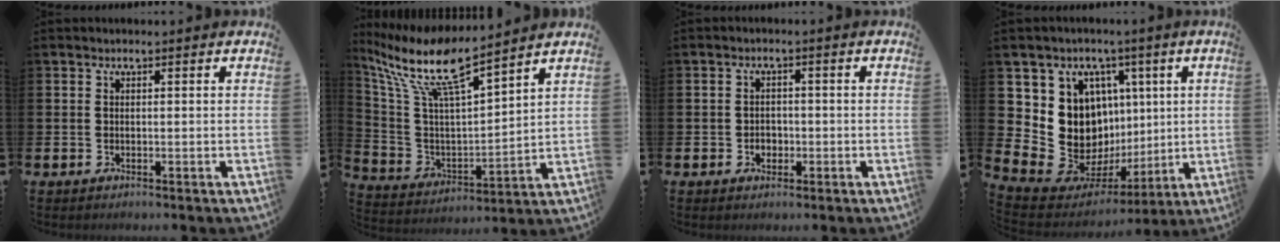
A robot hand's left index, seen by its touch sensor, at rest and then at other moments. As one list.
[{"total": 11.3, "force": [9.0, 1.8, 6.7], "torque": [-0.168, -0.058, 0.146]}, {"total": 2.0, "force": [-0.6, 1.6, 0.9], "torque": [-0.010, 0.002, -0.017]}, {"total": 10.4, "force": [0.3, 9.9, 3.3], "torque": [-0.124, -0.027, 0.013]}]